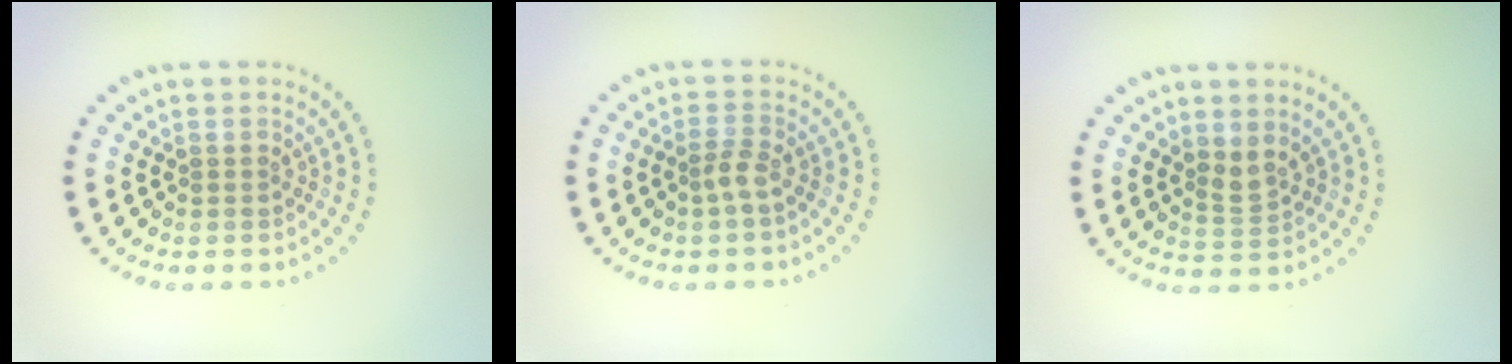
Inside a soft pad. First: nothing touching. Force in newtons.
{"total": 1.4, "press": 1.0, "slide": 1.0}
{"total": 1.8, "press": 1.3, "slide": 1.2}